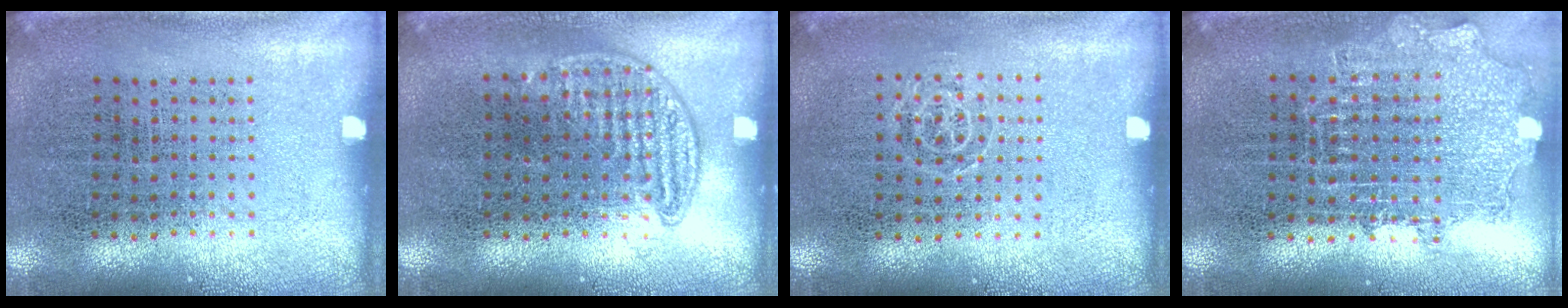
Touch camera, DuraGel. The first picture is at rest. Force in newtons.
{"total": 0.8, "press": 0.7, "slide": 0.4}
{"total": 0.6, "press": 0.4, "slide": 0.4}
{"total": 1.2, "press": 1.2, "slide": 0.3}